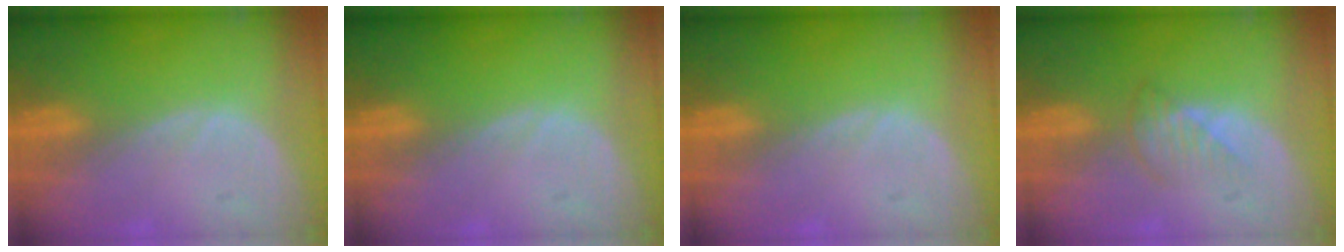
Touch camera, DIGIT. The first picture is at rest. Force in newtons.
{"total": 0.0}
{"total": 0.0}
{"total": 2.7, "press": 2.6, "slide": 0.5}